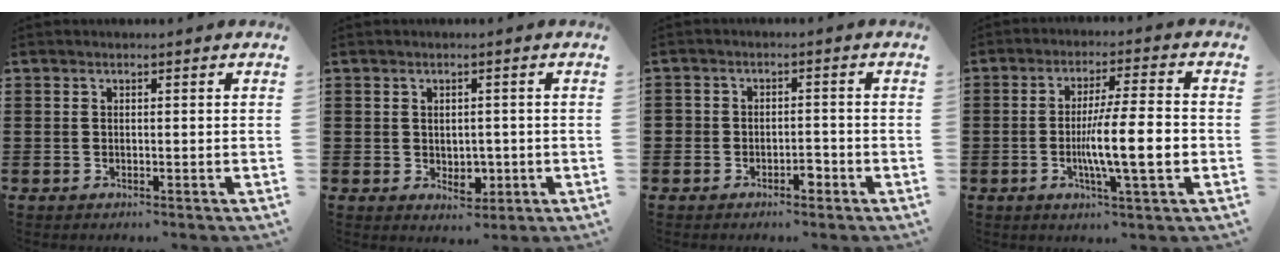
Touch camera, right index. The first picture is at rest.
{"total": 2.8, "force": [-0.1, 2.1, 1.8], "torque": [-0.031, 0.002, -0.004]}
{"total": 2.5, "force": [-1.8, 1.4, 0.9], "torque": [-0.022, 0.005, -0.038]}
{"total": 10.5, "force": [-2.0, 1.5, 10.2], "torque": [-0.174, -0.011, -0.037]}